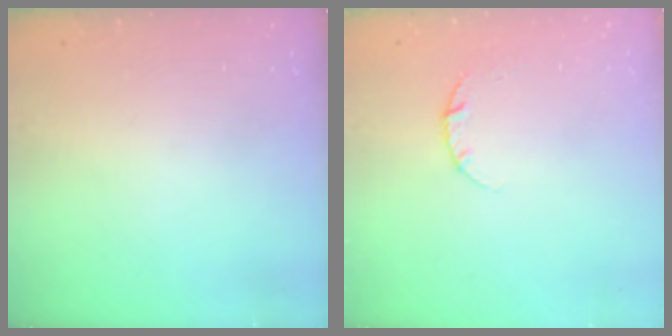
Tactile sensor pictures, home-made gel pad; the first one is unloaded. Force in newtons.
{"total": 3.8, "press": 3.8, "slide": 0.3}